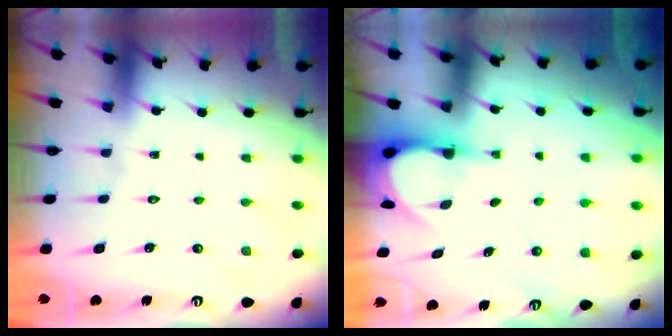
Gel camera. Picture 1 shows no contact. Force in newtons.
{"total": 3.9, "press": 3.9, "slide": 0.3}